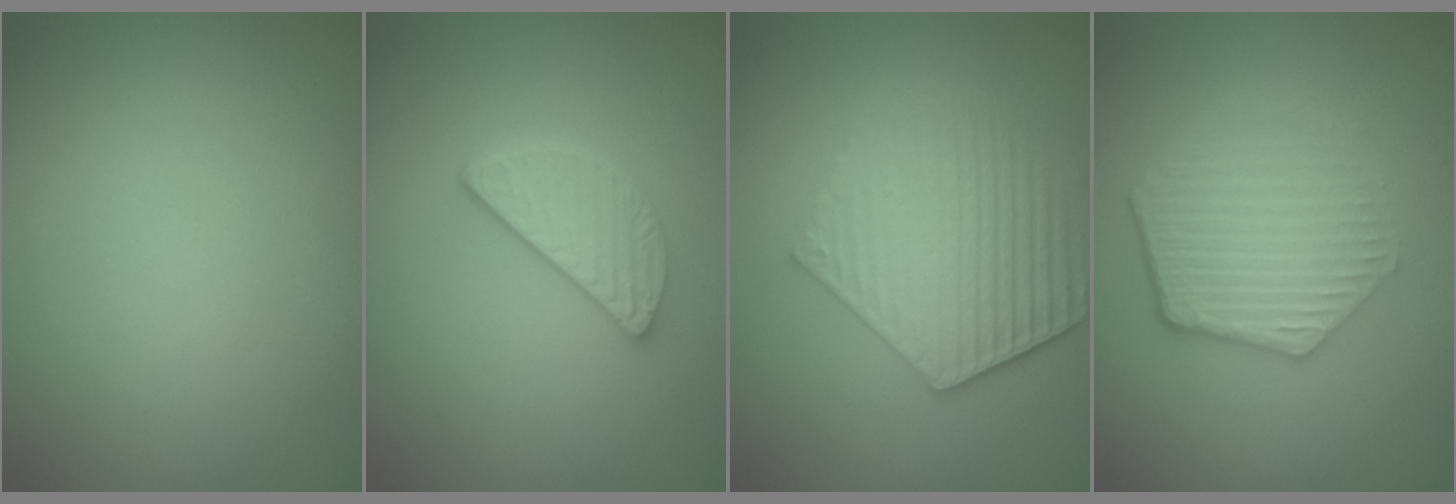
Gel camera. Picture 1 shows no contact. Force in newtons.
{"total": 3.3, "press": 2.6, "slide": 2.0}
{"total": 5.5, "press": 4.3, "slide": 3.3}
{"total": 4.5, "press": 3.3, "slide": 3.0}